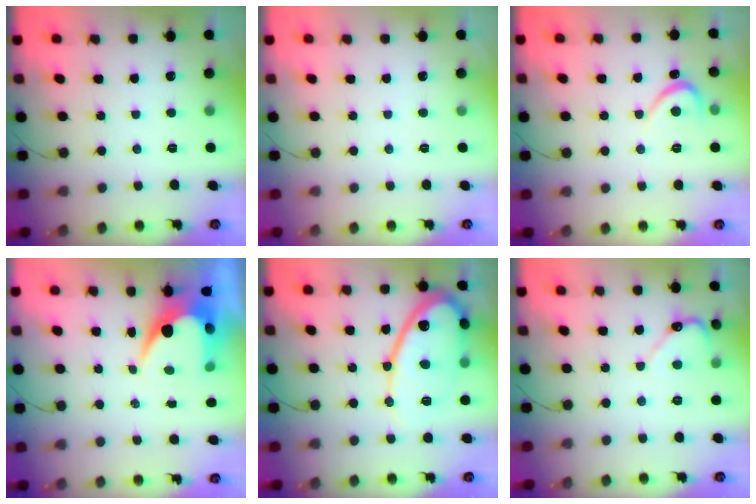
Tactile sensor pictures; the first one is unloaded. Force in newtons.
{"total": 0.0}
{"total": 3.2, "press": 3.2, "slide": 0.2}
{"total": 8.3, "press": 8.3, "slide": 0.7}
{"total": 14.9, "press": 14.8, "slide": 1.4}
{"total": 5.2, "press": 5.2, "slide": 0.4}